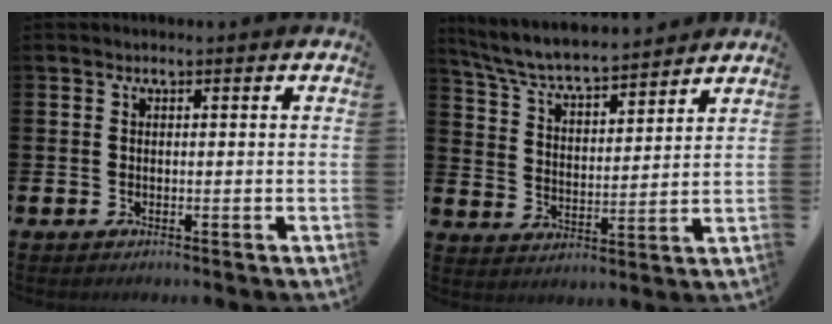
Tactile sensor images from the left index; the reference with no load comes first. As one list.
[{"total": 6.7, "force": [6.4, 0.7, 1.9], "torque": [-0.065, -0.047, 0.109]}]